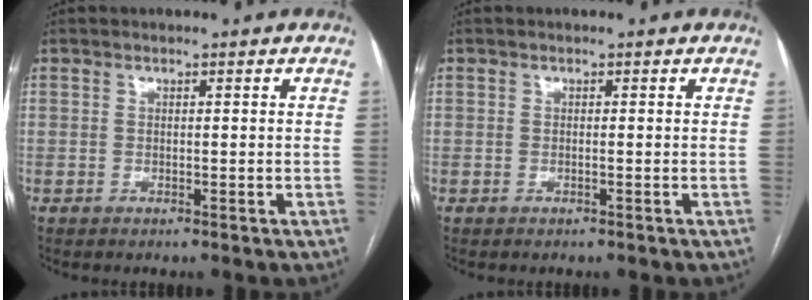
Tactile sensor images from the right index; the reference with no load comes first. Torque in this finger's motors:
{"motor_torque": [-0.15, 0.10, -0.01, 0.00]}